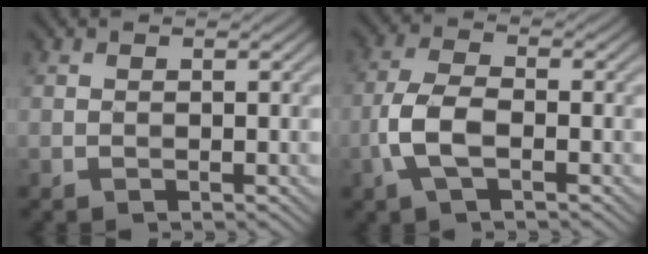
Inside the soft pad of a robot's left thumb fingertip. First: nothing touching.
{"total": 5.5, "force": [-1.9, 2.3, 4.7], "torque": [-0.112, 0.004, -0.046]}